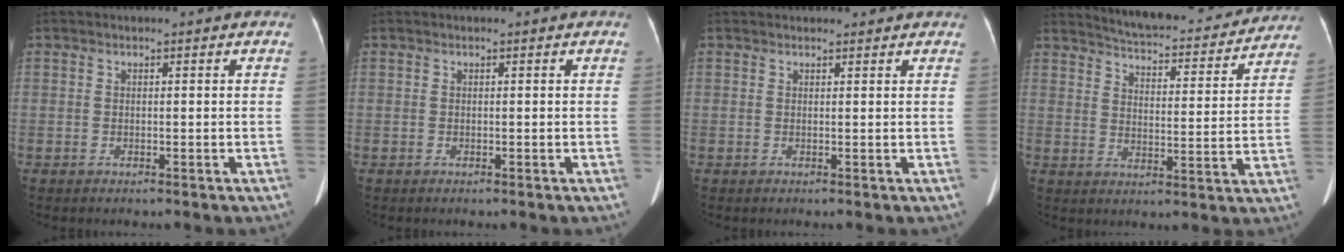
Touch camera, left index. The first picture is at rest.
{"total": 0.0}
{"total": 3.1, "force": [2.9, 0.8, 0.6], "torque": [-0.007, 0.024, 0.034]}
{"total": 18.4, "force": [17.2, 3.2, 5.8], "torque": [-0.079, -0.008, 0.223]}